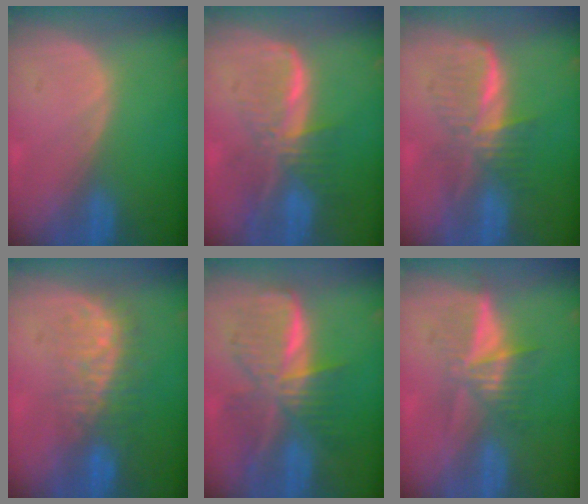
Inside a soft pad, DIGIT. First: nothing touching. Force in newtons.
{"total": 8.2, "press": 7.0, "slide": 4.2}
{"total": 6.2, "press": 6.2, "slide": 0.7}
{"total": 7.6, "press": 7.3, "slide": 2.3}
{"total": 9.1, "press": 9.1, "slide": 0.6}
{"total": 6.3, "press": 5.4, "slide": 3.2}